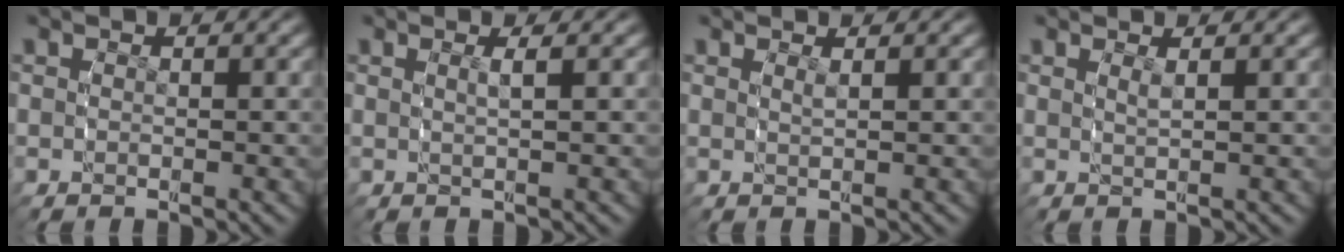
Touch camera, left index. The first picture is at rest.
{"total": 1.0, "force": [0.4, -0.1, 0.9], "torque": [-0.021, -0.002, 0.008]}
{"total": 1.0, "force": [0.8, -0.3, 0.4], "torque": [-0.011, -0.005, 0.016]}
{"total": 1.1, "force": [0.9, -0.2, 0.7], "torque": [-0.017, -0.007, 0.017]}